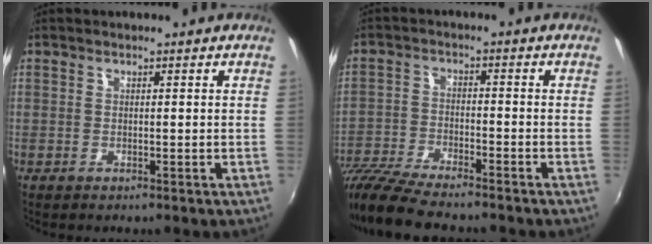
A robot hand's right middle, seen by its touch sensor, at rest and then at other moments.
{"total": 12.2, "force": [-10.6, 2.1, 5.7], "torque": [-0.137, -0.025, -0.200]}